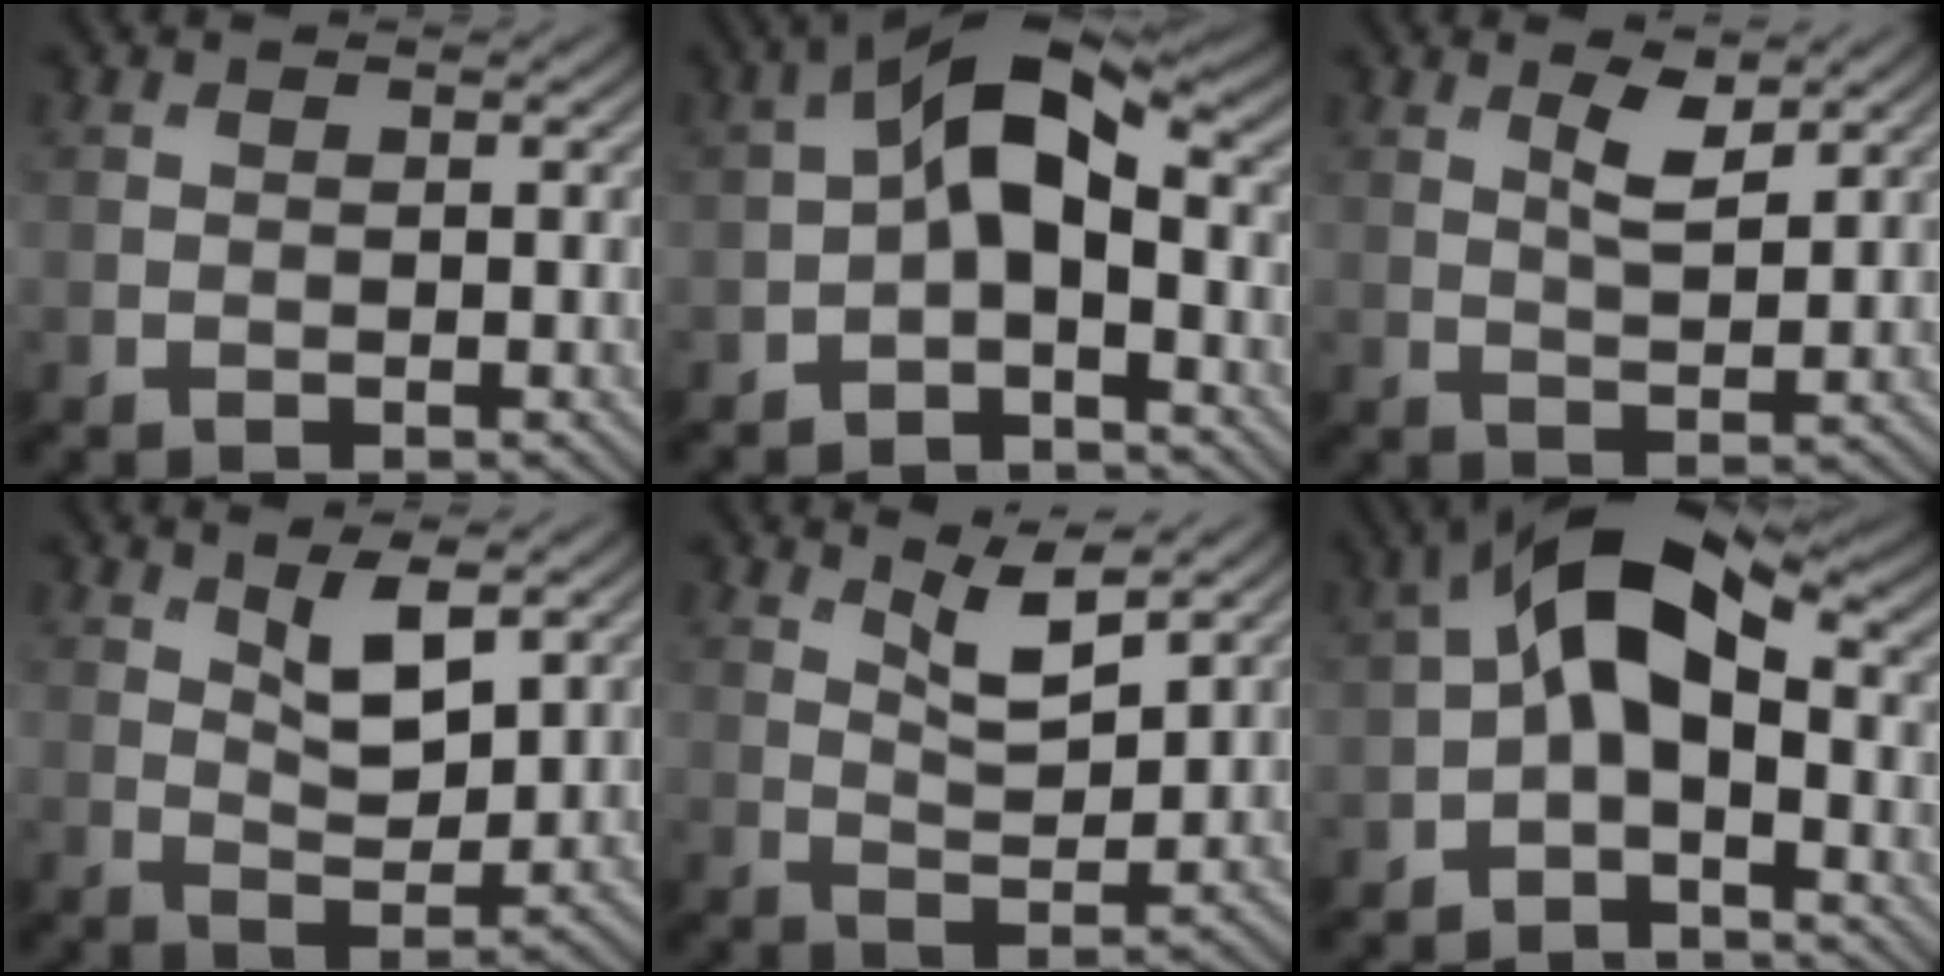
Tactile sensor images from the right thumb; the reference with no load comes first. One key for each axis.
{"total": 7.6, "fx": -0.8, "fy": 4.0, "fz": 6.4, "tx": -0.117, "ty": 0.017, "tz": -0.025}
{"total": 3.6, "fx": 2.1, "fy": 1.0, "fz": 2.7, "tx": -0.058, "ty": -0.005, "tz": 0.040}
{"total": 5.4, "fx": 2.8, "fy": 2.3, "fz": 4.0, "tx": -0.077, "ty": -0.009, "tz": 0.050}
{"total": 5.0, "fx": 3.3, "fy": 1.3, "fz": 3.4, "tx": -0.072, "ty": -0.009, "tz": 0.065}
{"total": 8.6, "fx": -0.6, "fy": 4.5, "fz": 7.3, "tx": -0.141, "ty": 0.025, "tz": -0.025}